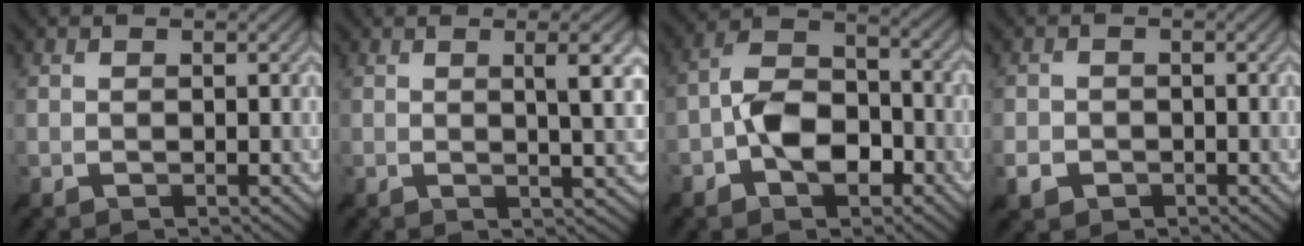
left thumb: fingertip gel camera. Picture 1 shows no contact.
{"total": 5.5, "force": [1.3, 0.6, 5.3], "torque": [-0.086, 0.014, 0.021]}
{"total": 7.8, "force": [-2.9, 4.2, 5.9], "torque": [-0.111, 0.014, -0.066]}
{"total": 2.4, "force": [-1.3, 1.7, 1.1], "torque": [-0.028, -0.003, -0.031]}